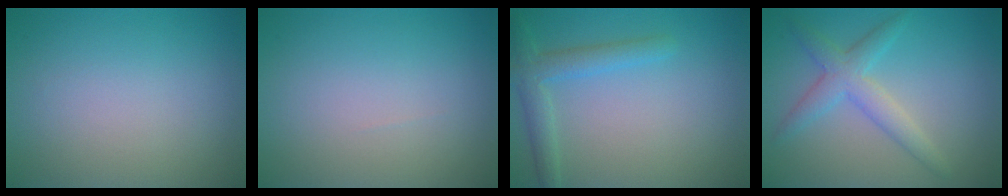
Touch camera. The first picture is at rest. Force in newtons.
{"total": 0.0}
{"total": 2.8, "press": 2.8, "slide": 0.2}
{"total": 3.3, "press": 3.3, "slide": 0.3}